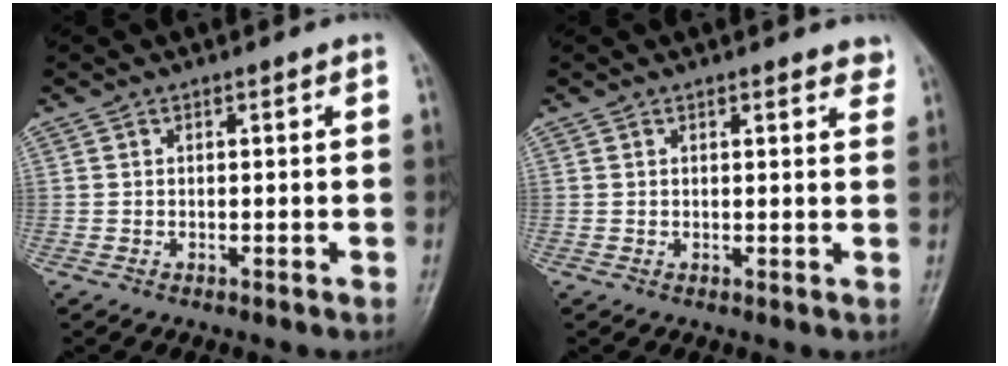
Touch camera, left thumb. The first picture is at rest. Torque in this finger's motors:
{"motor_torque": [-0.03, 0.04, -0.20, -0.01, 0.03]}